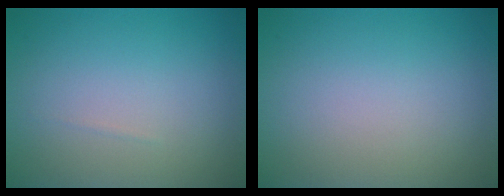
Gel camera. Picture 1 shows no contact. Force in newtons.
{"total": 0.0}